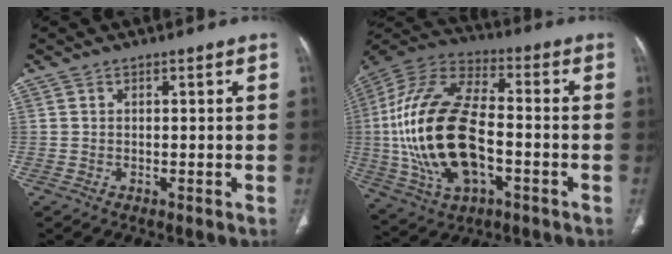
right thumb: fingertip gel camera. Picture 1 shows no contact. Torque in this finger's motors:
{"motor_torque": [0.49, 1.04, 2.57, -0.21, 0.86]}